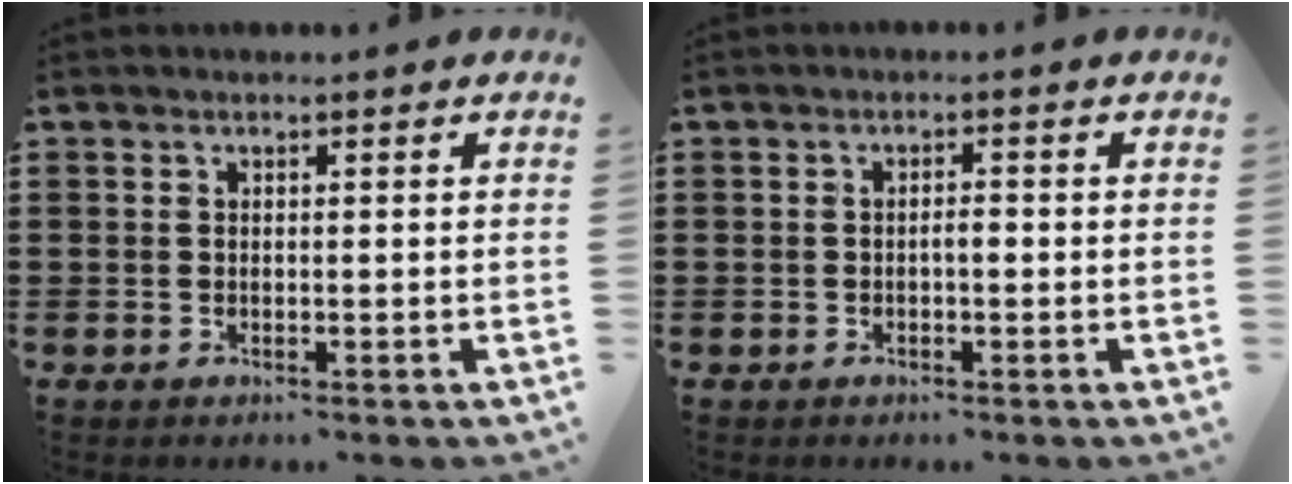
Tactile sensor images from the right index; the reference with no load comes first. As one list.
[{"total": 1.4, "force": [-0.4, 0.4, 1.3], "torque": [-0.025, -0.001, -0.008]}]